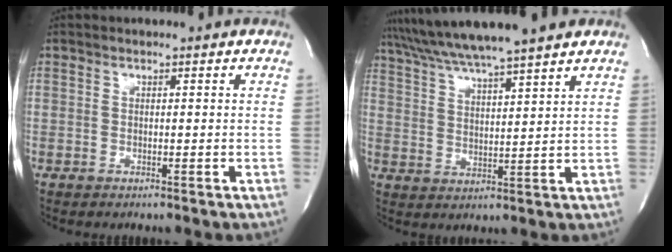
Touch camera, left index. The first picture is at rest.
{"total": 13.0, "force": [11.3, -0.9, 6.3], "torque": [-0.117, 0.024, 0.182]}